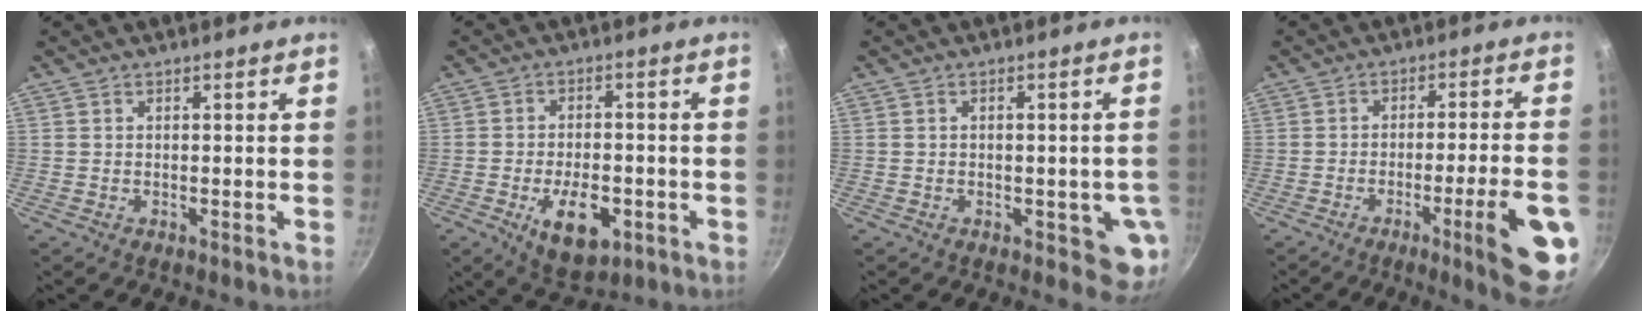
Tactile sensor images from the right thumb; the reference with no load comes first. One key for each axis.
{"total": 10.7, "fx": -3.7, "fy": 5.8, "fz": 8.3, "tx": -0.110, "ty": 0.007, "tz": -0.048}
{"total": 6.3, "fx": -1.3, "fy": 3.1, "fz": 5.3, "tx": -0.041, "ty": -0.003, "tz": -0.015}
{"total": 14.0, "fx": -5.3, "fy": 1.8, "fz": 12.8, "tx": -0.160, "ty": 0.021, "tz": -0.071}